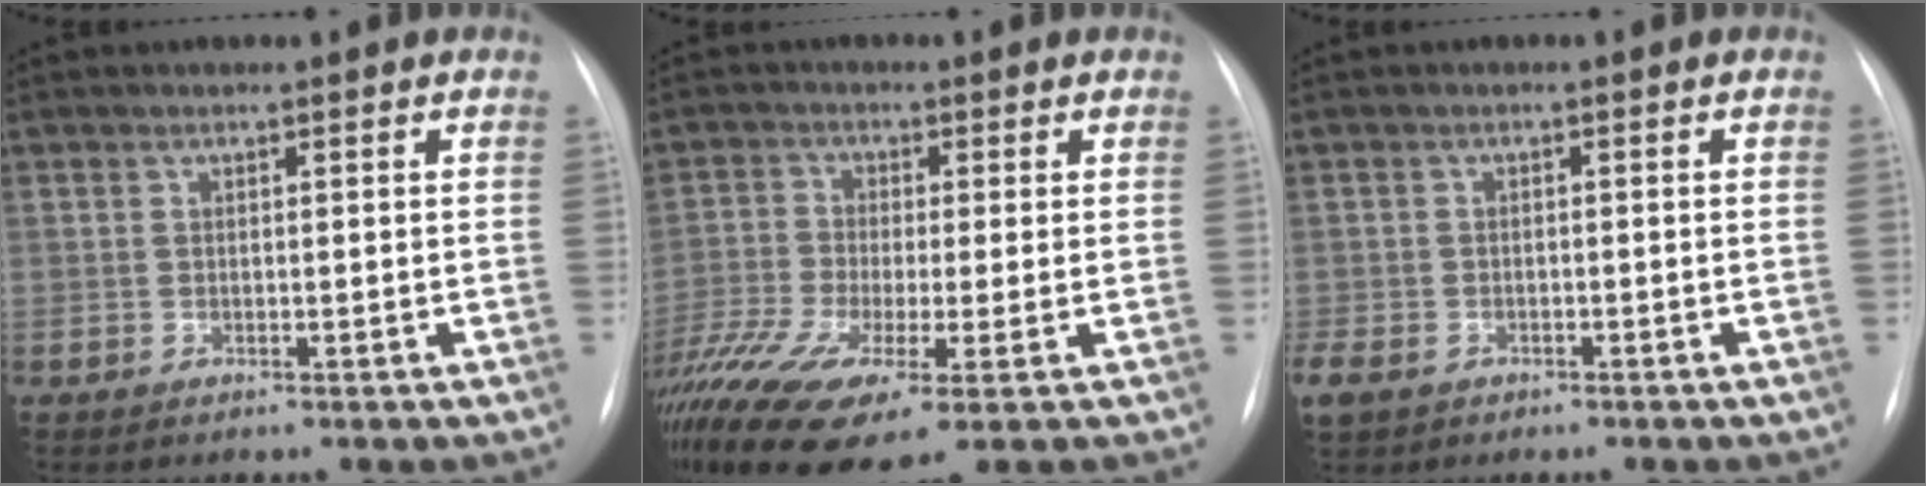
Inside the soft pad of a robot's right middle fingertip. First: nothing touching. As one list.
[{"total": 14.0, "force": [-7.1, 3.4, 11.6], "torque": [-0.263, -0.034, -0.128]}, {"total": 5.3, "force": [-3.3, 3.5, 2.2], "torque": [-0.051, -0.004, -0.052]}]